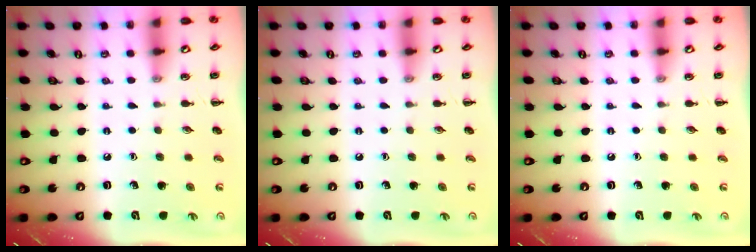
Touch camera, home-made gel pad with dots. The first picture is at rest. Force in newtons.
{"total": 0.0}
{"total": 0.0}